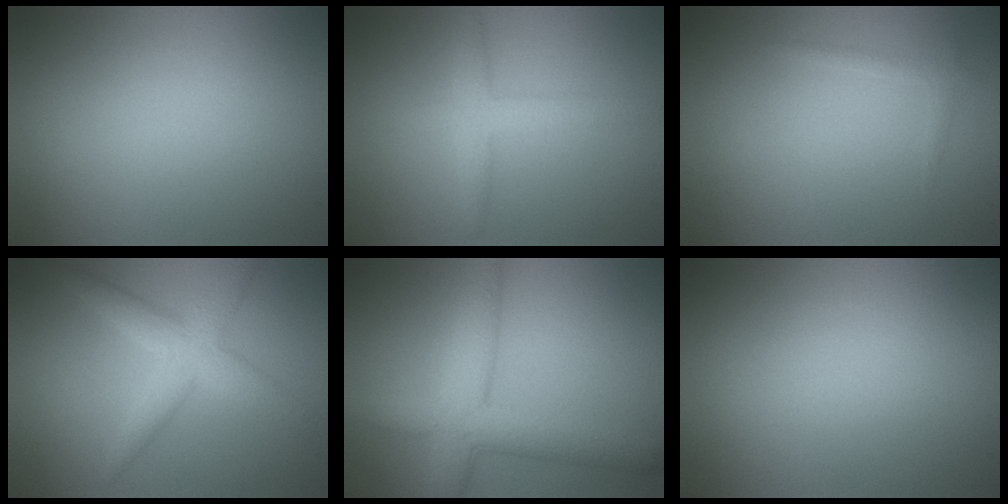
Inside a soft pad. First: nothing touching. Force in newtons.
{"total": 2.7, "press": 2.7, "slide": 0.2}
{"total": 0.7, "press": 0.7, "slide": 0.1}
{"total": 3.9, "press": 3.9, "slide": 0.2}
{"total": 6.0, "press": 6.0, "slide": 0.2}
{"total": 0.0}